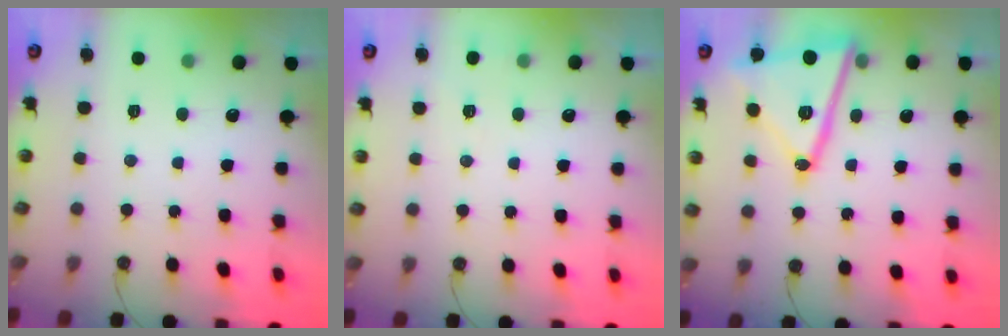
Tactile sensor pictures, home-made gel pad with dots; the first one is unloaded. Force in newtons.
{"total": 3.5, "press": 3.5, "slide": 0.8}
{"total": 20.6, "press": 20.6, "slide": 1.2}